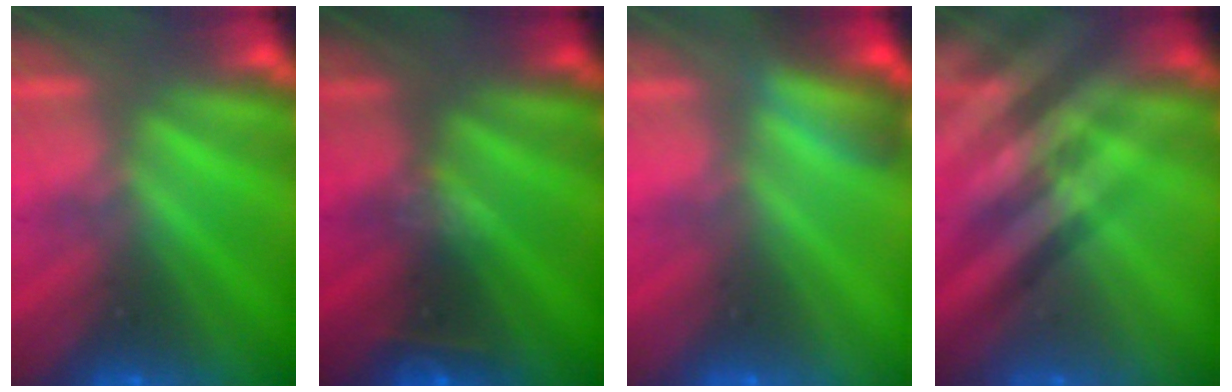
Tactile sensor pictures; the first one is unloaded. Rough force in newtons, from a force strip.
{"total": 2.7}
{"total": 2.7}
{"total": 2.4}